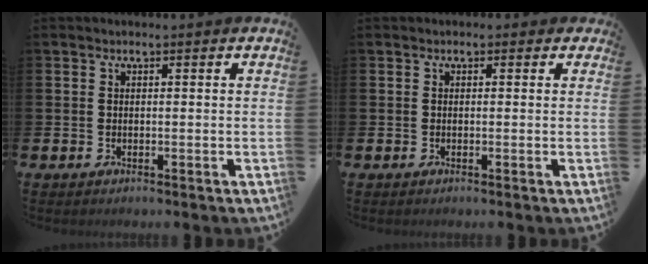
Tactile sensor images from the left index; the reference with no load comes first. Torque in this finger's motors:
{"motor_torque": [1.06, -0.94, 0.16, 0.08]}